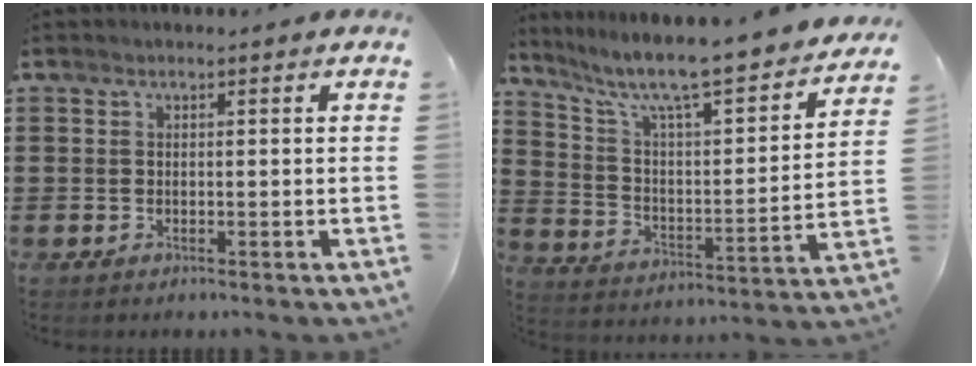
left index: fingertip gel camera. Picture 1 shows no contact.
{"total": 8.1, "force": [6.8, 0.8, 4.4], "torque": [-0.109, -0.061, 0.106]}